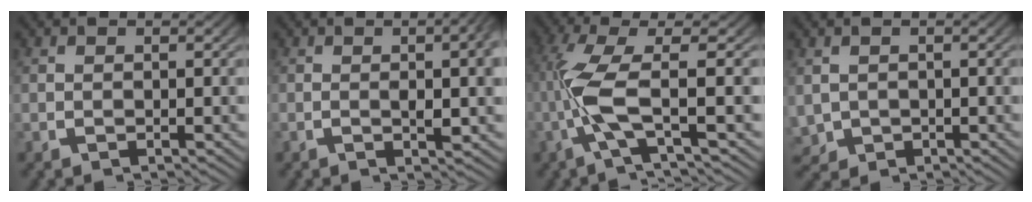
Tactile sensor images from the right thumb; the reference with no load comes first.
{"total": 4.9, "force": [0.2, 1.8, 4.6], "torque": [-0.052, 0.005, -0.001]}
{"total": 6.7, "force": [-0.2, 2.1, 6.3], "torque": [-0.157, -0.008, -0.002]}
{"total": 3.4, "force": [-0.6, 3.0, 1.4], "torque": [-0.047, -0.027, 0.005]}